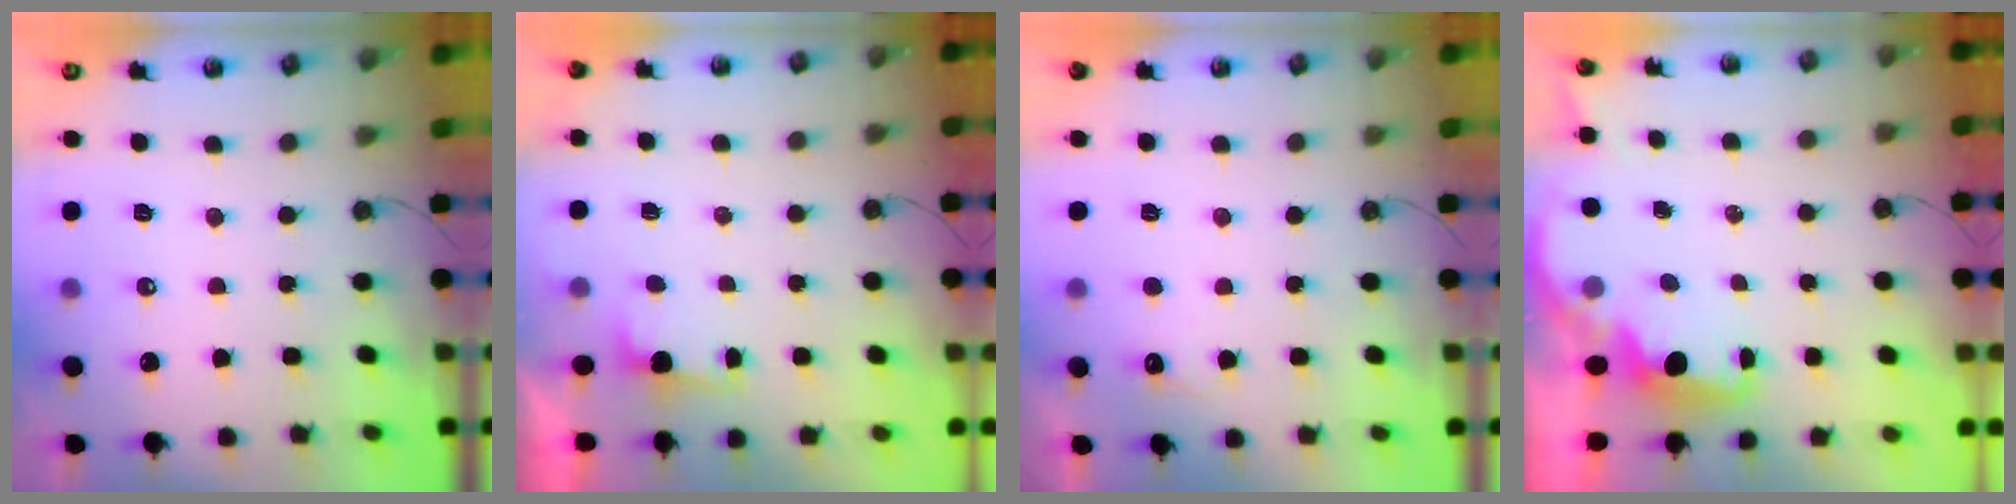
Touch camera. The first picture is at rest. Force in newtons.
{"total": 1.1, "press": 0.8, "slide": 0.7}
{"total": 4.3, "press": 4.1, "slide": 1.1}
{"total": 1.5, "press": 1.3, "slide": 0.7}